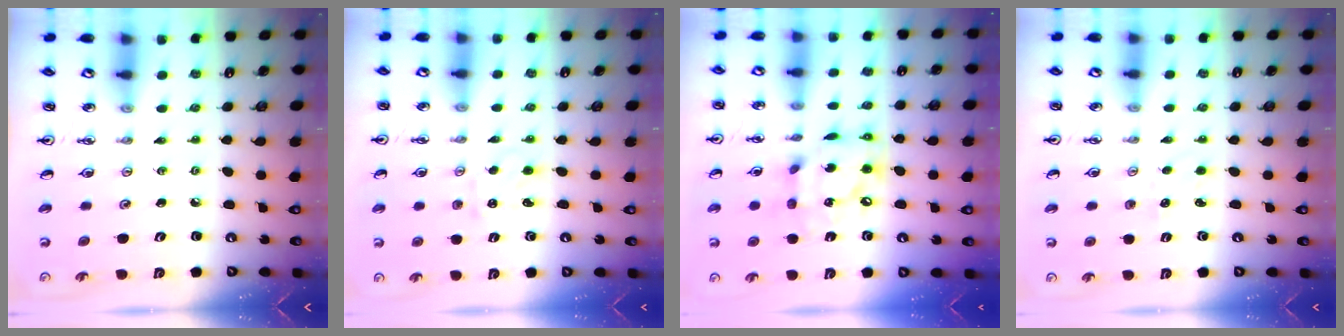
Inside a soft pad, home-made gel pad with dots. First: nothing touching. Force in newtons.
{"total": 0.5, "press": 0.5, "slide": 0.1}
{"total": 13.8, "press": 13.8, "slide": 1.3}
{"total": 1.2, "press": 1.1, "slide": 0.2}